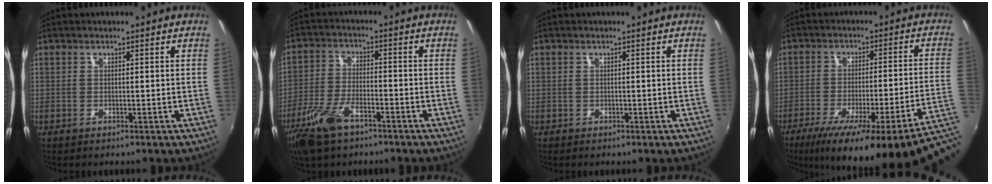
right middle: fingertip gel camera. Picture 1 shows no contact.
{"total": 11.3, "force": [-7.8, 4.4, 6.9], "torque": [-0.155, -0.011, -0.152]}
{"total": 0.0}
{"total": 21.3, "force": [-13.1, 0.3, 16.8], "torque": [-0.238, -0.056, -0.178]}